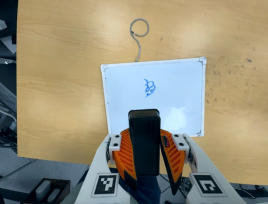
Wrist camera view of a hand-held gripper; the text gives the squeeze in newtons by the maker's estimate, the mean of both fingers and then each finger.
{"total": 11.2, "left": 9.8, "right": 12.6}